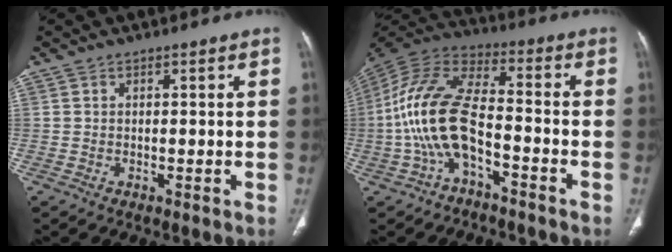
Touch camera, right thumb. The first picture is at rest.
{"total": 14.9, "force": [-4.6, 7.2, 12.2], "torque": [-0.257, 0.055, -0.090]}